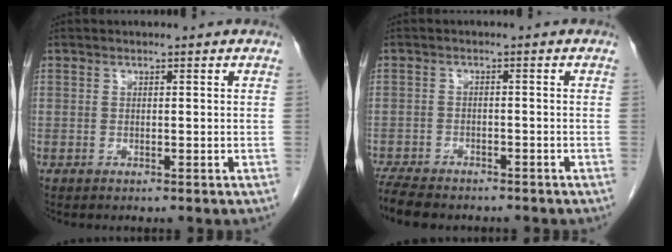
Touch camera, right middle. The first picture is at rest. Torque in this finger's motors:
{"motor_torque": [0.92, -0.79, 0.17, 0.06]}